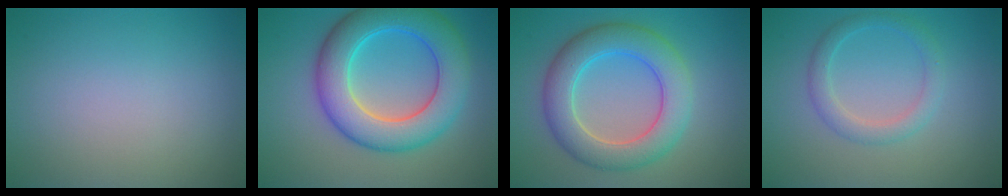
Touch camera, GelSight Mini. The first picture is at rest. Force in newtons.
{"total": 8.9, "press": 8.9, "slide": 0.1}
{"total": 6.8, "press": 6.8, "slide": 0.3}
{"total": 2.4, "press": 2.4, "slide": 0.1}